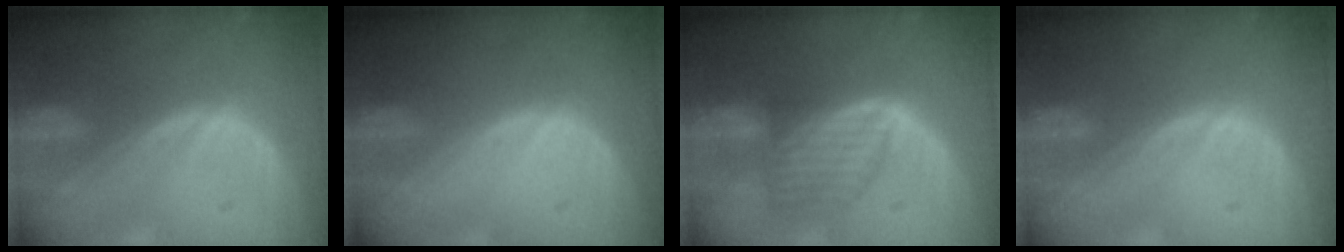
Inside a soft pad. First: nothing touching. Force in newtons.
{"total": 0.0}
{"total": 7.3, "press": 6.5, "slide": 3.3}
{"total": 0.0}